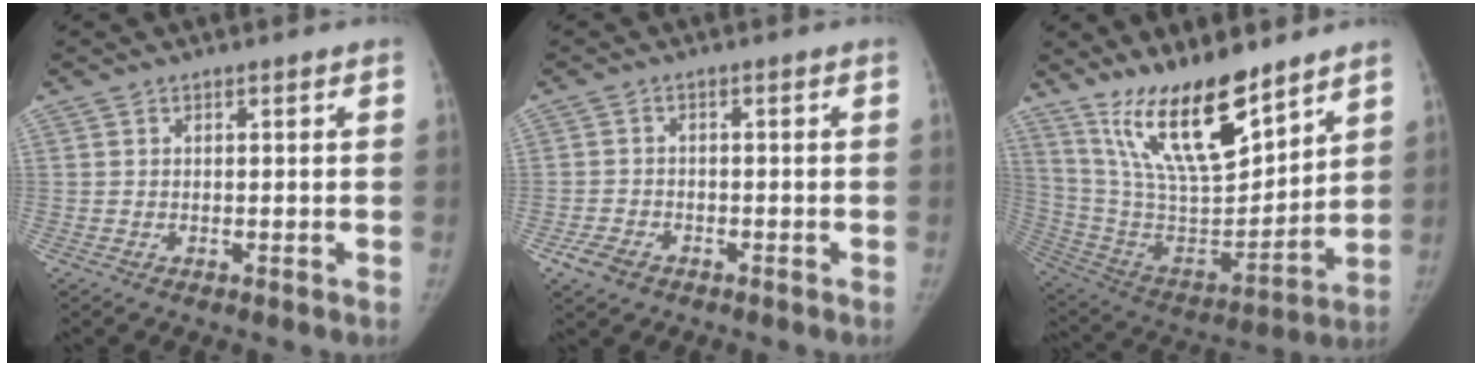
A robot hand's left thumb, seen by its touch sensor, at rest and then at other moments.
{"total": 4.0, "force": [-2.4, 2.6, 1.9], "torque": [-0.041, 0.008, -0.040]}
{"total": 20.9, "force": [14.8, 6.8, 13.0], "torque": [-0.186, -0.090, 0.279]}